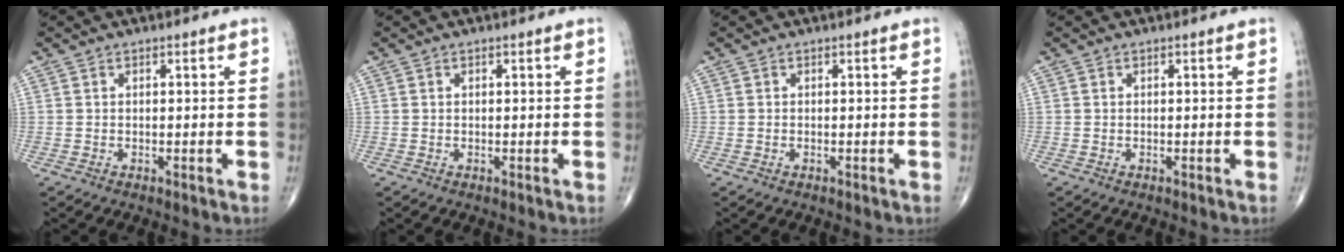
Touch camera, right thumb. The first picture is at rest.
{"total": 0.0}
{"total": 0.0}
{"total": 0.0}